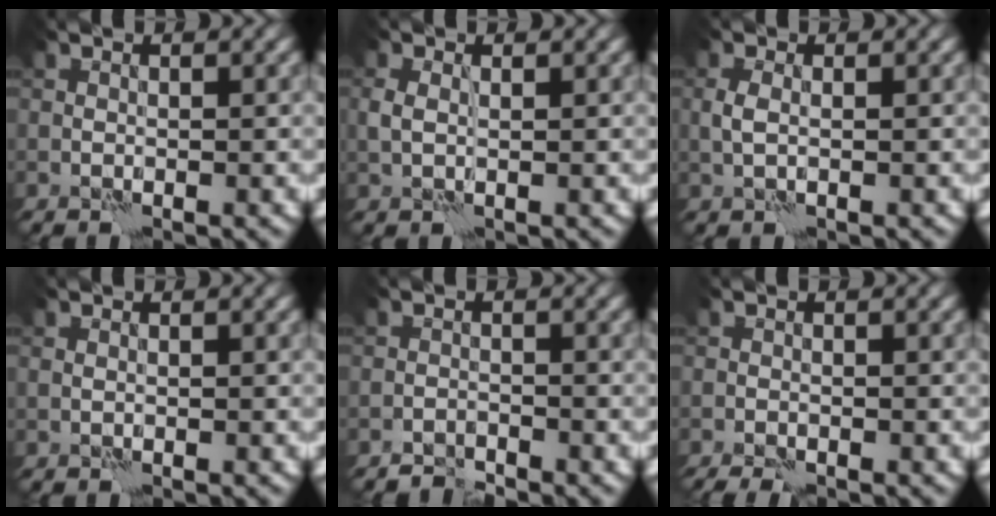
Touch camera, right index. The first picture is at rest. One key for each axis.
{"total": 0.9, "fx": 0.2, "fy": 0.6, "fz": 0.7, "tx": -0.020, "ty": 0.004, "tz": 0.006}
{"total": 1.3, "fx": 0.0, "fy": 0.6, "fz": 1.1, "tx": -0.028, "ty": 0.003, "tz": -0.002}
{"total": 0.0}
{"total": 1.6, "fx": -1.6, "fy": -0.1, "fz": 0.0, "tx": 0.001, "ty": 0.006, "tz": -0.033}
{"total": 2.1, "fx": -1.6, "fy": 0.3, "fz": 1.3, "tx": -0.033, "ty": -0.001, "tz": -0.032}